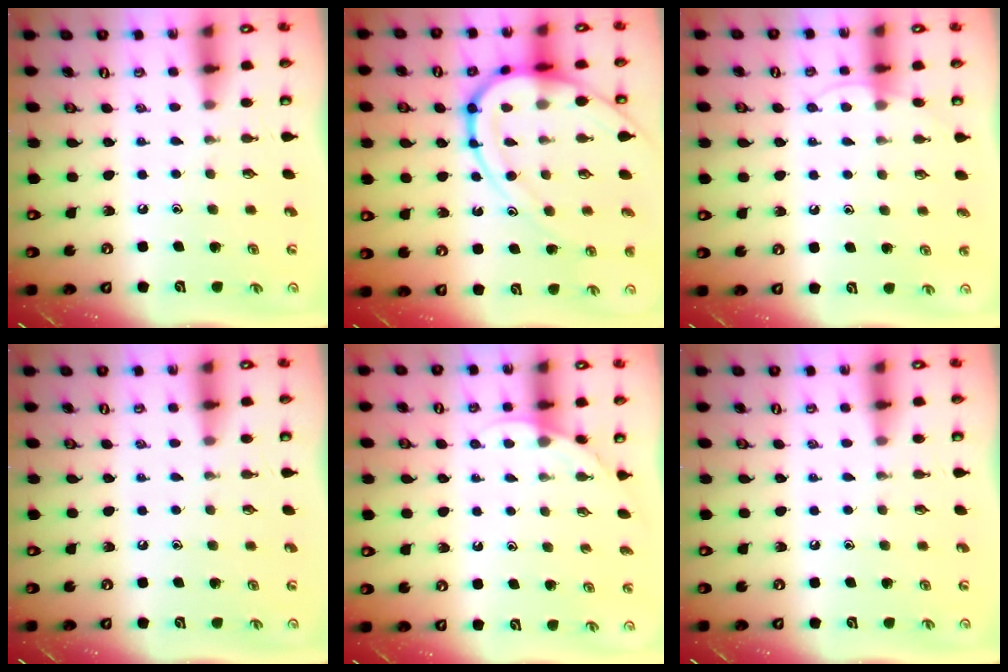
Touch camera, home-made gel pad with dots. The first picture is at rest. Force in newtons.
{"total": 15.9, "press": 15.8, "slide": 1.6}
{"total": 4.8, "press": 4.8, "slide": 0.6}
{"total": 0.0}
{"total": 4.0, "press": 4.0, "slide": 0.3}
{"total": 0.0}